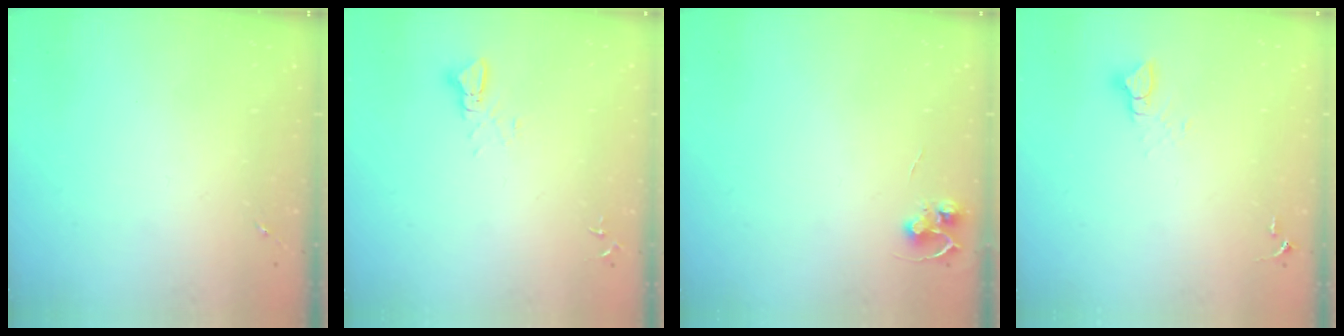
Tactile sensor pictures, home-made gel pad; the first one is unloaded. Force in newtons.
{"total": 2.5, "press": 2.5, "slide": 0.1}
{"total": 5.7, "press": 5.6, "slide": 0.4}
{"total": 3.9, "press": 3.9, "slide": 0.2}